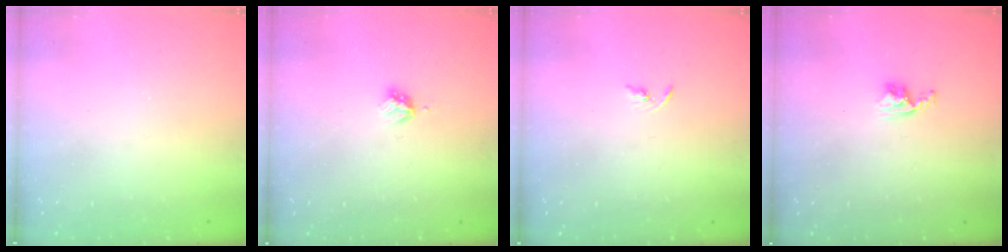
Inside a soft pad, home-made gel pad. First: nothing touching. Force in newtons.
{"total": 2.9, "press": 2.8, "slide": 0.4}
{"total": 2.4, "press": 2.3, "slide": 0.2}
{"total": 3.7, "press": 3.6, "slide": 0.6}